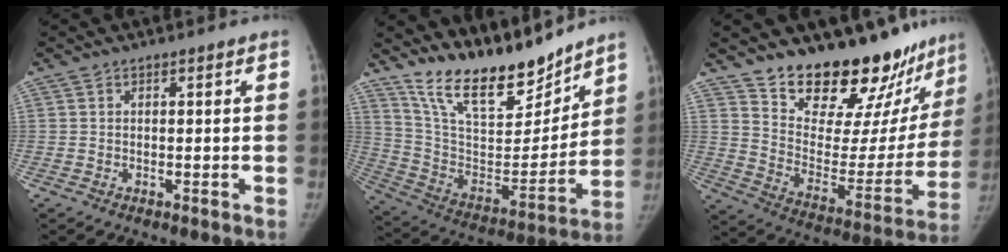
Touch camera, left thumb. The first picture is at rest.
{"total": 20.6, "force": [17.4, 6.3, 9.0], "torque": [-0.109, -0.105, 0.309]}
{"total": 24.7, "force": [20.8, 8.9, 9.8], "torque": [-0.099, -0.143, 0.302]}